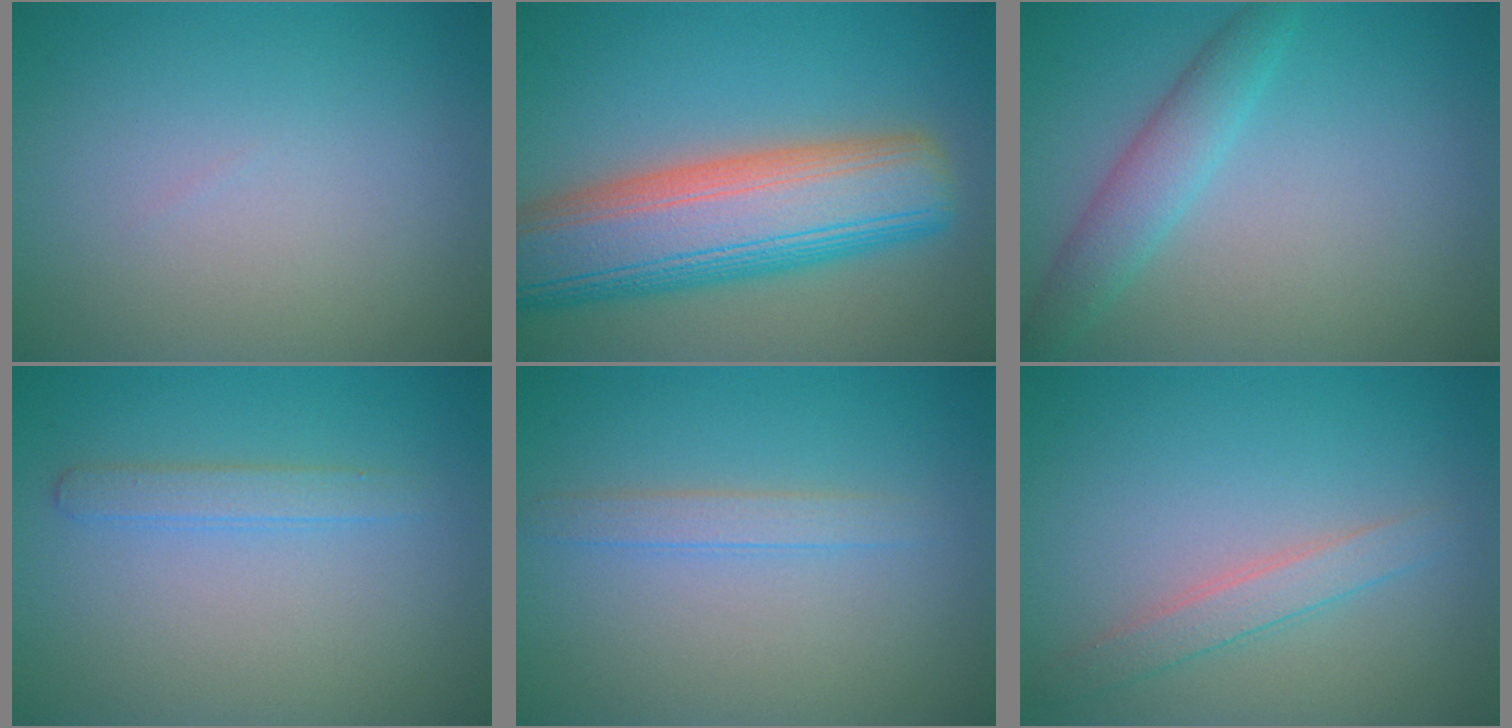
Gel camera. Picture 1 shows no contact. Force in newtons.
{"total": 11.5, "press": 11.5, "slide": 0.6}
{"total": 3.0, "press": 3.0, "slide": 0.1}
{"total": 1.6, "press": 1.6, "slide": 0.1}
{"total": 1.8, "press": 1.8, "slide": 0.0}
{"total": 2.1, "press": 2.1, "slide": 0.0}